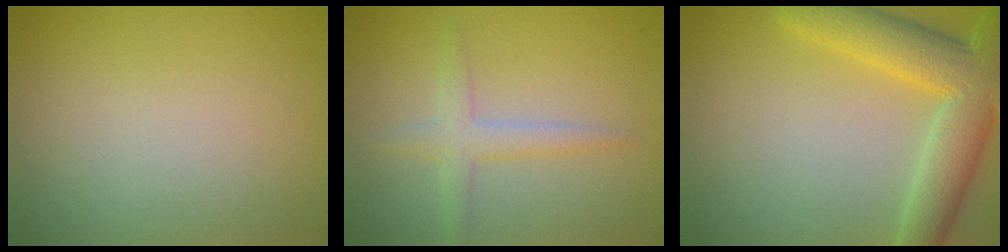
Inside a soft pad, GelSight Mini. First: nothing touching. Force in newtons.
{"total": 2.2, "press": 2.2, "slide": 0.1}
{"total": 7.3, "press": 7.3, "slide": 0.4}